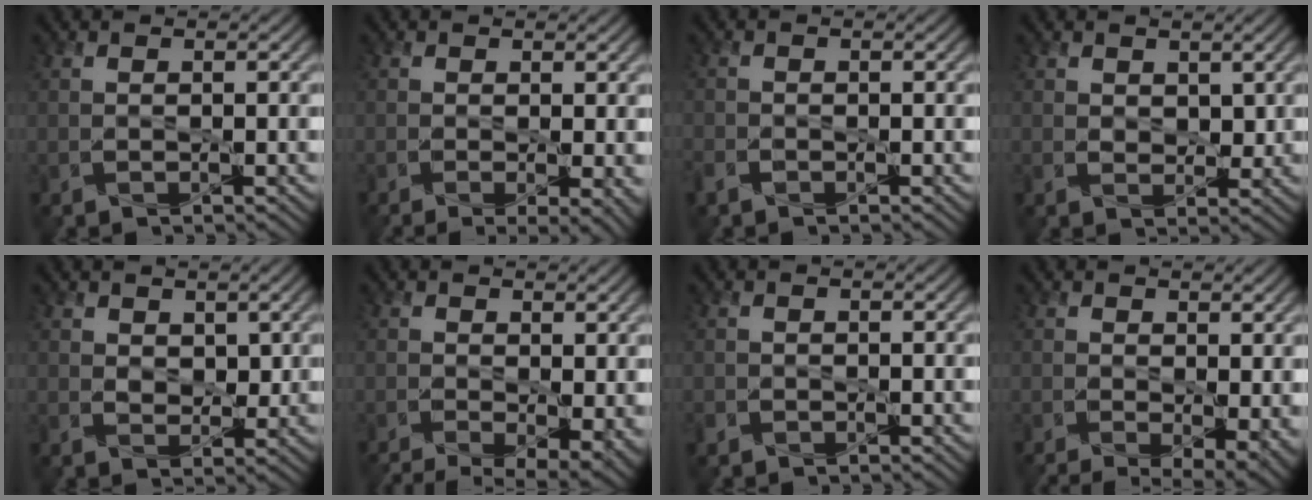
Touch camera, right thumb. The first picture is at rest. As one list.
[{"total": 4.0, "force": [-1.0, 1.1, 3.7], "torque": [-0.059, -0.013, -0.012]}, {"total": 1.7, "force": [-1.3, 0.9, 0.7], "torque": [-0.023, -0.005, -0.033]}, {"total": 2.1, "force": [1.2, 1.5, 1.0], "torque": [-0.024, -0.007, 0.021]}, {"total": 2.2, "force": [1.2, 1.5, 1.1], "torque": [-0.027, -0.007, 0.021]}, {"total": 6.2, "force": [-2.7, 2.2, 5.1], "torque": [-0.095, -0.025, -0.039]}, {"total": 0.9, "force": [-0.6, 0.6, 0.1], "torque": [-0.003, -0.003, -0.015]}, {"total": 6.1, "force": [-1.6, 2.3, 5.4], "torque": [-0.095, -0.020, -0.018]}]